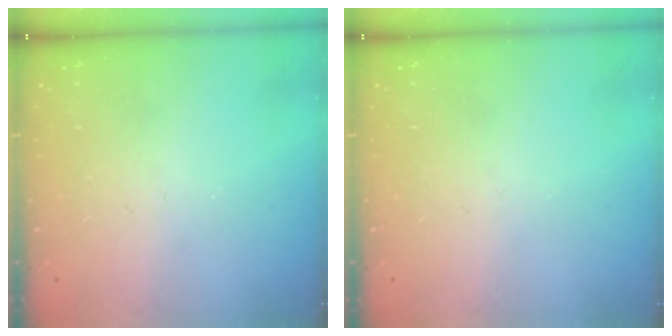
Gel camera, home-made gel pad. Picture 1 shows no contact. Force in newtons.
{"total": 0.0}